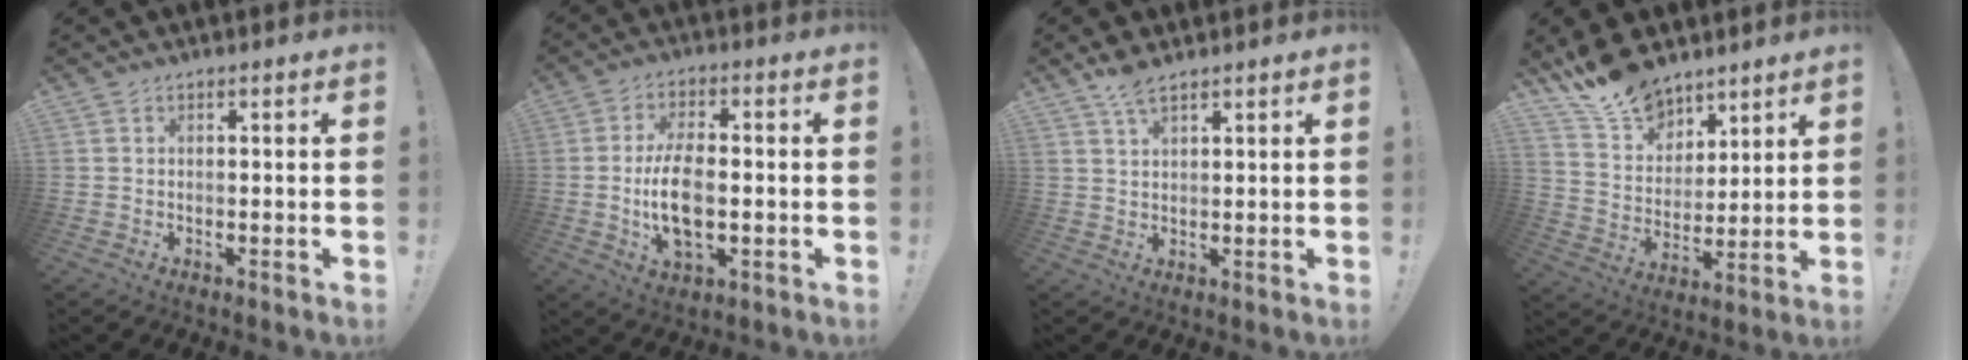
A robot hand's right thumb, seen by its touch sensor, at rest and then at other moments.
{"total": 11.6, "force": [-1.4, 6.0, 9.8], "torque": [-0.180, -0.007, -0.027]}
{"total": 4.8, "force": [3.3, 1.5, 3.2], "torque": [-0.055, -0.013, 0.060]}
{"total": 13.9, "force": [11.0, 7.5, 4.2], "torque": [-0.088, -0.080, 0.212]}